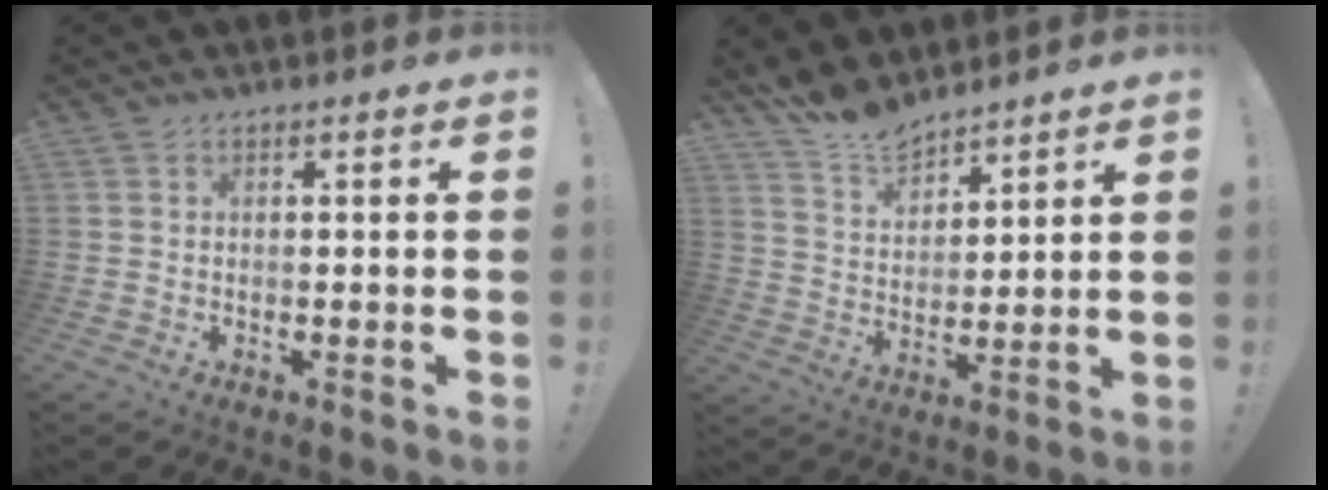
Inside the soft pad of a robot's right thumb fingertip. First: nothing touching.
{"total": 9.7, "force": [9.0, 3.1, 2.0], "torque": [-0.053, -0.068, 0.175]}